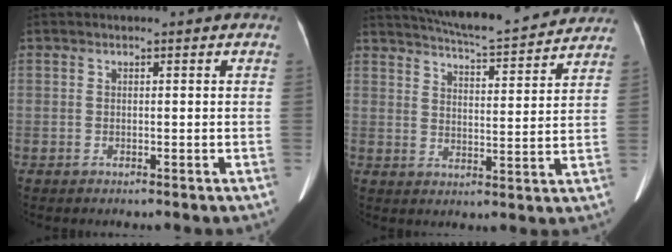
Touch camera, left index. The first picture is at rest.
{"total": 16.4, "force": [15.3, 1.4, 5.9], "torque": [-0.097, 0.001, 0.206]}